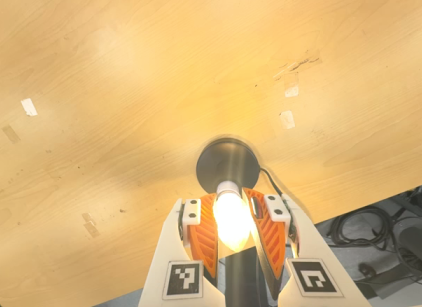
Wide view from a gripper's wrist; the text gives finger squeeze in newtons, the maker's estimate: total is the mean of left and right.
{"total": 21.8, "left": 20.7, "right": 22.8}